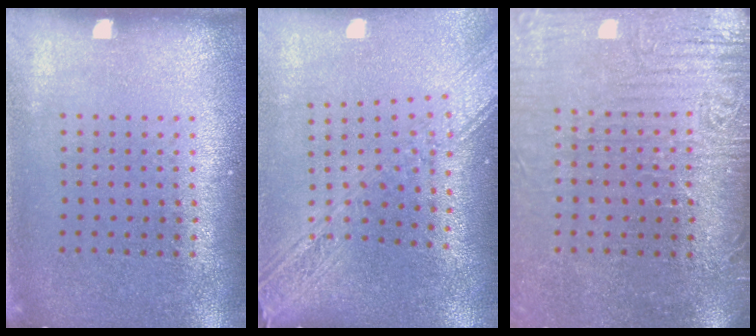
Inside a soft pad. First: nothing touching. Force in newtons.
{"total": 2.8, "press": 2.2, "slide": 1.7}
{"total": 3.8, "press": 3.4, "slide": 1.7}